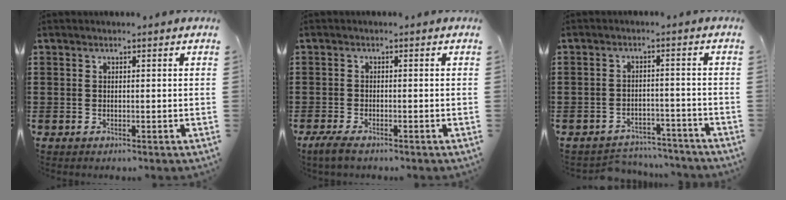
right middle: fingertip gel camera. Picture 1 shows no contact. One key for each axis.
{"total": 2.6, "fx": -2.0, "fy": 0.2, "fz": 1.6, "tx": -0.043, "ty": -0.008, "tz": -0.041}
{"total": 3.6, "fx": -3.6, "fy": 0.4, "fz": 0.1, "tx": -0.008, "ty": -0.001, "tz": -0.075}